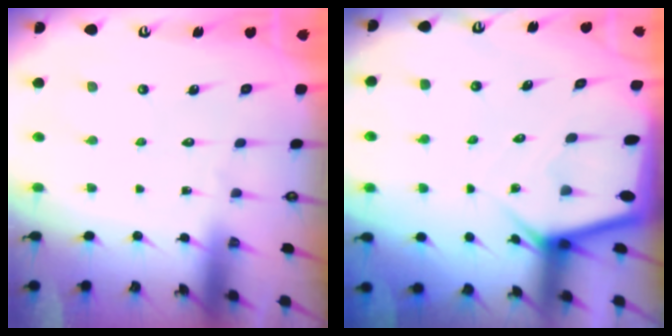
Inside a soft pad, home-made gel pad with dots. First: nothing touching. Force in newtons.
{"total": 6.3, "press": 6.3, "slide": 0.6}